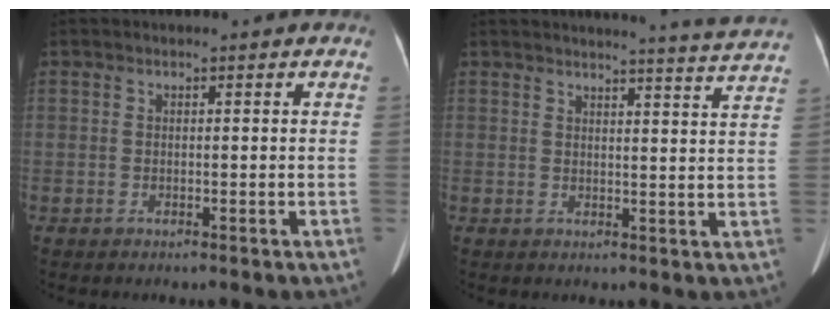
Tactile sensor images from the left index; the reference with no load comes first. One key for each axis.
{"total": 9.2, "fx": 8.8, "fy": -2.0, "fz": 1.8, "tx": -0.033, "ty": -0.044, "tz": 0.091}